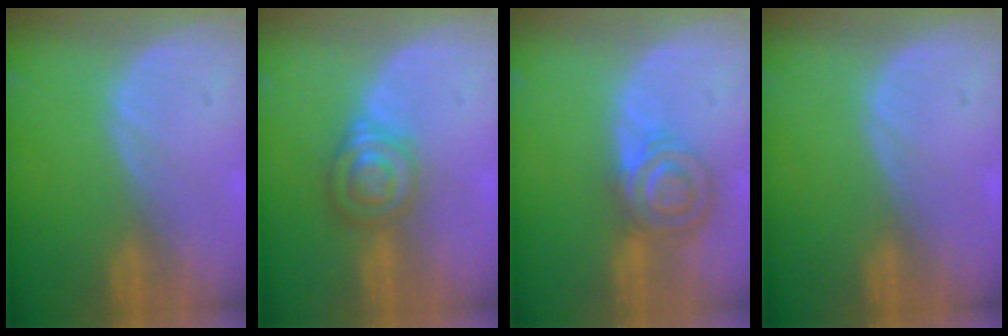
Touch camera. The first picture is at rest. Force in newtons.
{"total": 6.4, "press": 5.8, "slide": 2.8}
{"total": 6.5, "press": 6.3, "slide": 1.8}
{"total": 0.0}